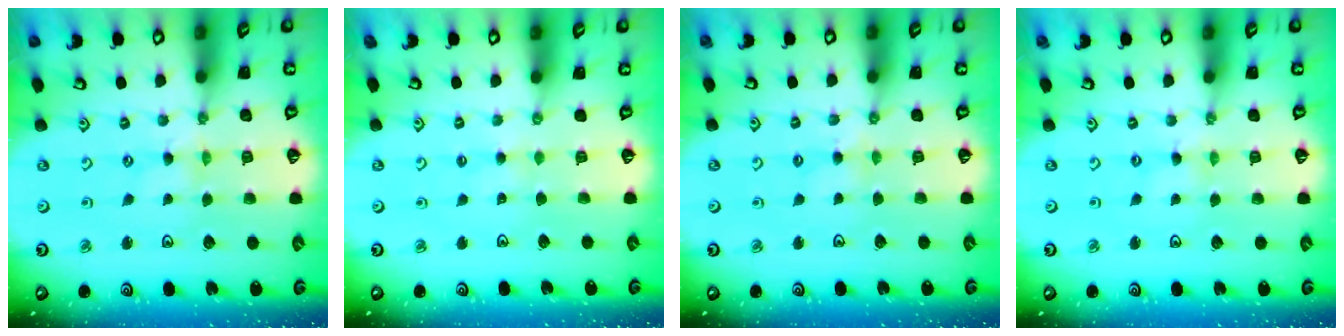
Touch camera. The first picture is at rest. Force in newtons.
{"total": 1.4, "press": 1.4, "slide": 0.3}
{"total": 2.4, "press": 2.4, "slide": 0.4}
{"total": 0.0}